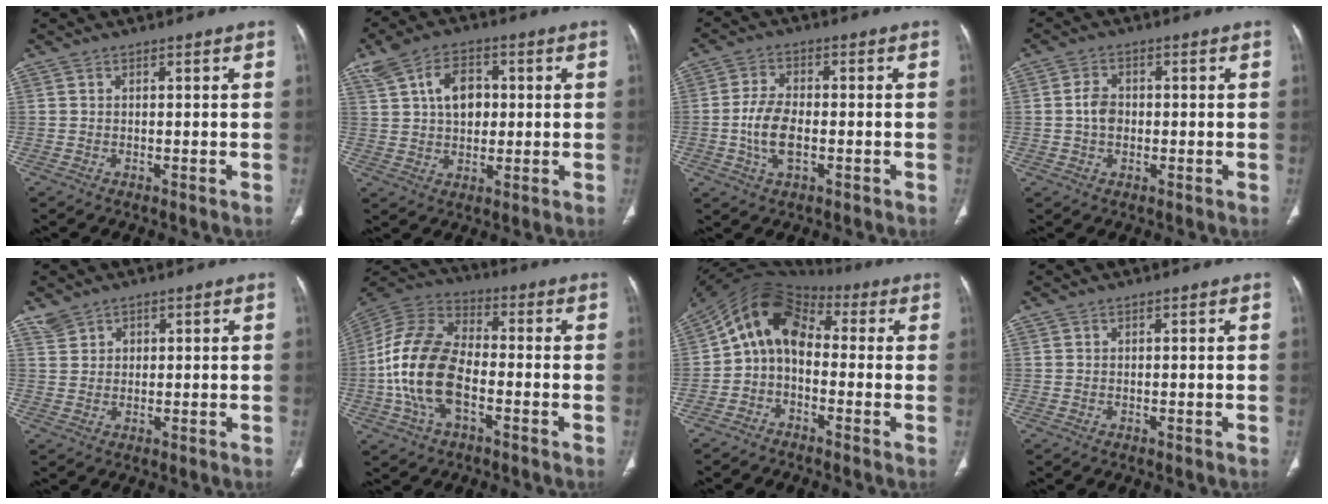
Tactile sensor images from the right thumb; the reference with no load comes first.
{"total": 9.1, "force": [2.1, 6.1, 6.4], "torque": [-0.093, 0.005, 0.039]}
{"total": 7.2, "force": [-1.5, 3.9, 5.9], "torque": [-0.118, 0.008, -0.028]}
{"total": 3.9, "force": [-0.2, 2.9, 2.6], "torque": [-0.042, 0.007, -0.009]}
{"total": 2.7, "force": [1.7, 2.1, 0.5], "torque": [0.002, -0.003, 0.034]}
{"total": 16.9, "force": [-3.7, 9.7, 13.4], "torque": [-0.268, 0.029, -0.071]}
{"total": 10.8, "force": [-0.3, 7.7, 7.5], "torque": [-0.116, 0.051, -0.024]}
{"total": 0.0}